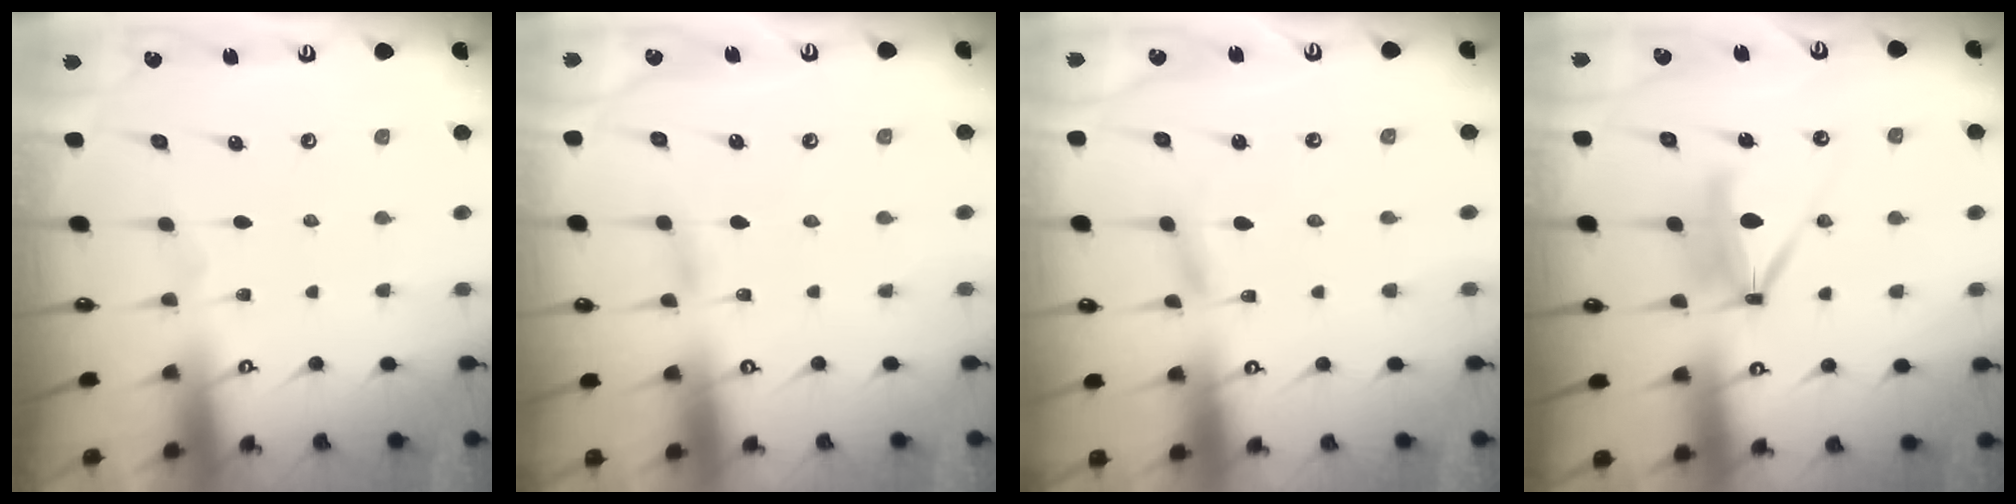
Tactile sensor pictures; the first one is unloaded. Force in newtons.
{"total": 2.9, "press": 2.9, "slide": 0.3}
{"total": 2.1, "press": 2.1, "slide": 0.2}
{"total": 10.4, "press": 10.4, "slide": 0.6}